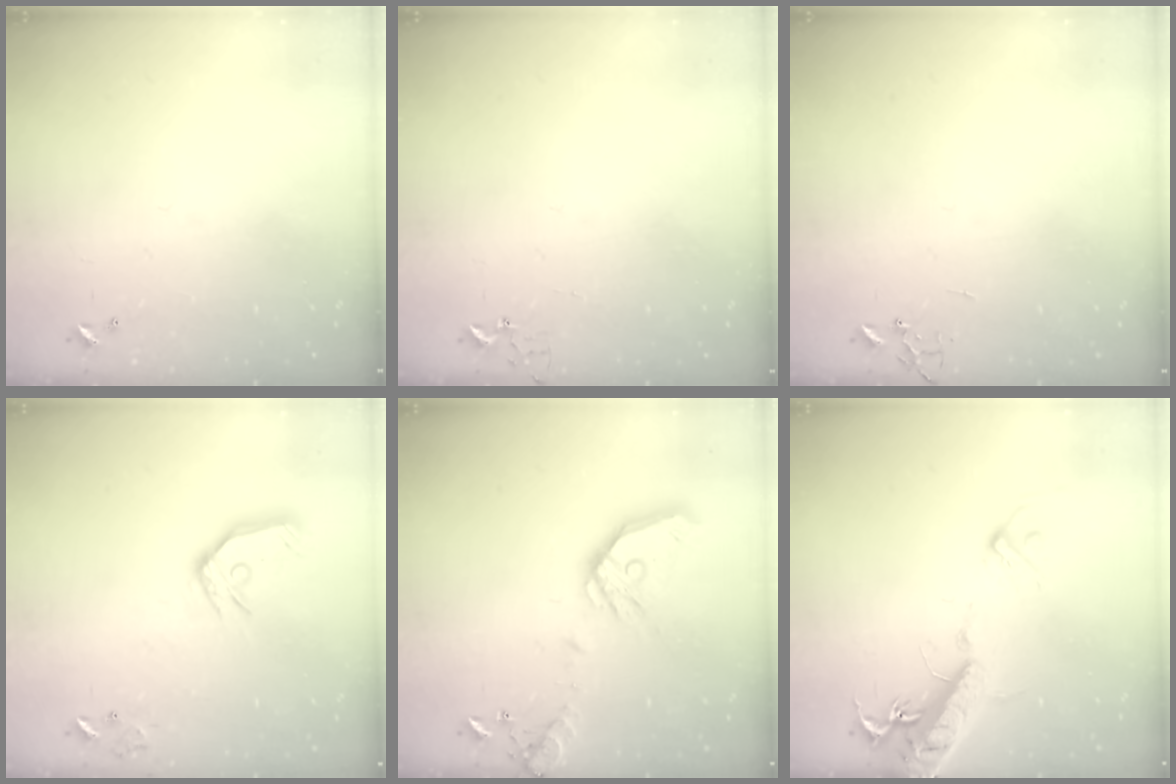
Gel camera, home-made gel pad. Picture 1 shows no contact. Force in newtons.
{"total": 2.7, "press": 2.7, "slide": 0.3}
{"total": 0.0}
{"total": 12.3, "press": 12.2, "slide": 1.5}
{"total": 15.7, "press": 15.4, "slide": 2.5}
{"total": 17.9, "press": 17.6, "slide": 3.5}